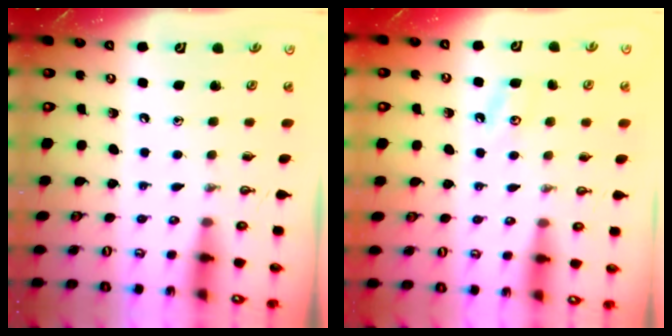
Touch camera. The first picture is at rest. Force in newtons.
{"total": 4.3, "press": 4.3, "slide": 0.6}